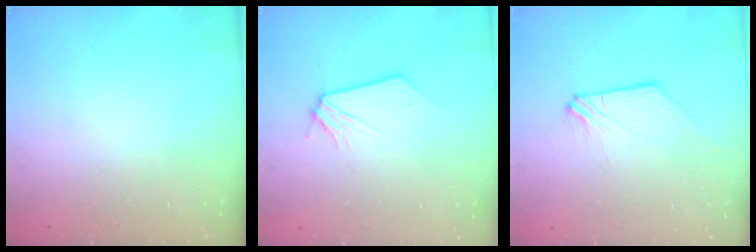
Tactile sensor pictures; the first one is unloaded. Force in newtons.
{"total": 0.0}
{"total": 0.0}